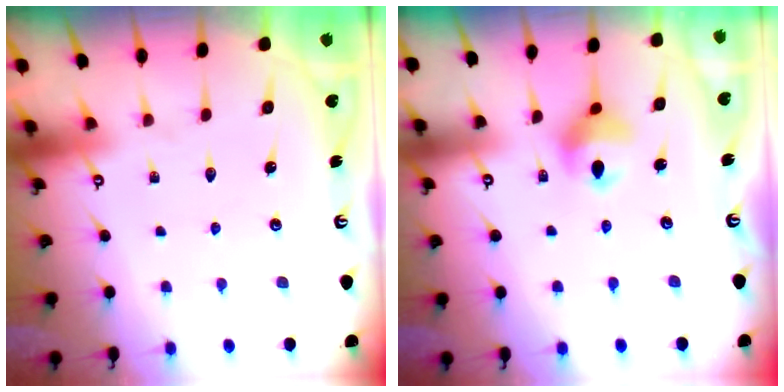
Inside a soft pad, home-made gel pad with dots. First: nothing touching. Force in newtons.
{"total": 9.2, "press": 8.6, "slide": 3.2}